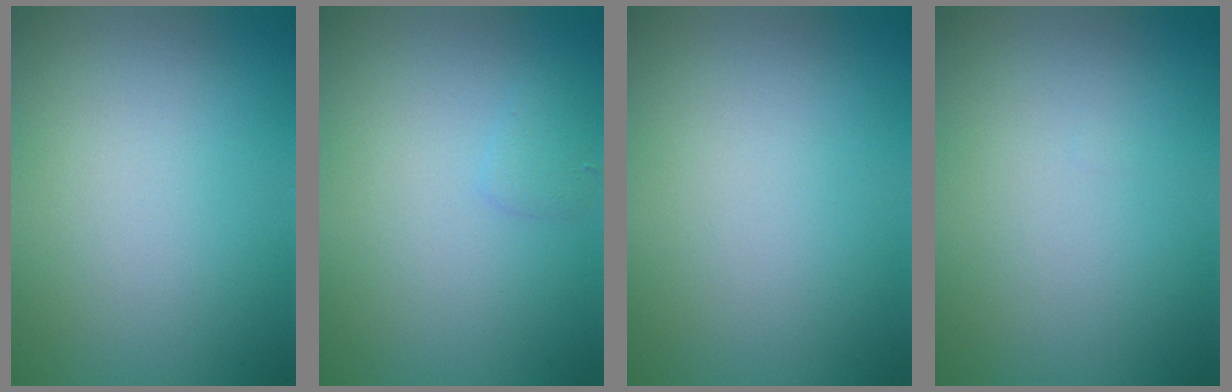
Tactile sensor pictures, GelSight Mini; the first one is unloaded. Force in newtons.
{"total": 1.1, "press": 1.1, "slide": 0.1}
{"total": 0.0}
{"total": 0.0}